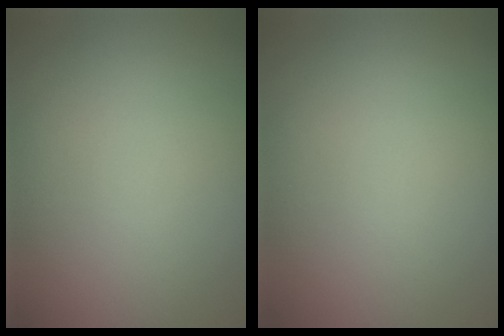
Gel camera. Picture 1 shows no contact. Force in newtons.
{"total": 0.0}